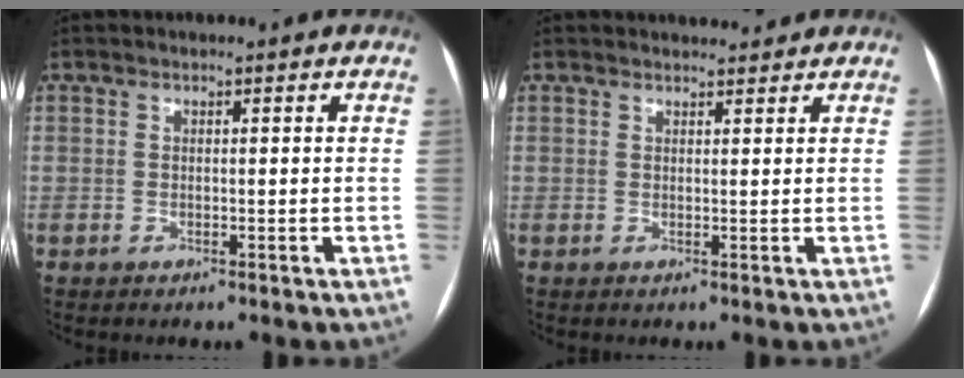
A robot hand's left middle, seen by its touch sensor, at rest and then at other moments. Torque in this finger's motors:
{"motor_torque": [-0.18, -0.04, -0.09, -0.02]}